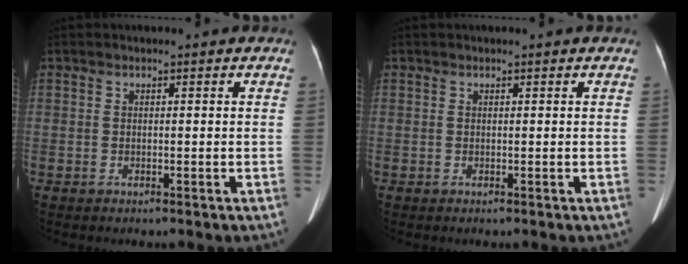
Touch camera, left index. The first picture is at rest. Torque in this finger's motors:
{"motor_torque": [0.10, 0.03, 0.03, 0.01]}